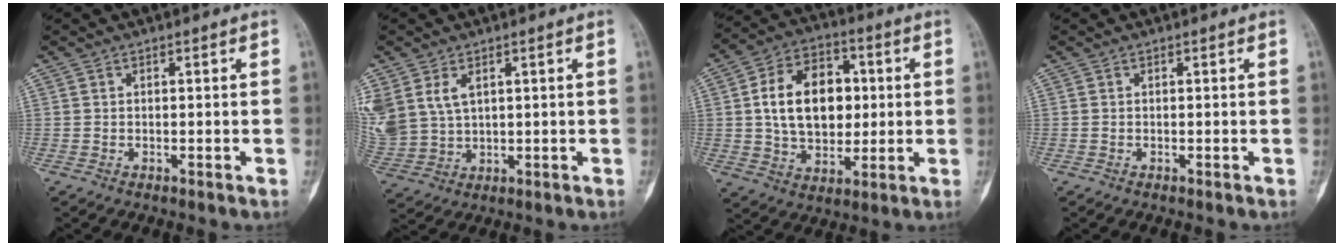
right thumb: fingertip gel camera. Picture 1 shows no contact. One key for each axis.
{"total": 11.2, "fx": 4.1, "fy": 7.8, "fz": 7.0, "tx": -0.172, "ty": -0.003, "tz": 0.099}
{"total": 16.4, "fx": 1.9, "fy": 11.2, "fz": 11.7, "tx": -0.156, "ty": 0.010, "tz": 0.032}
{"total": 0.0}